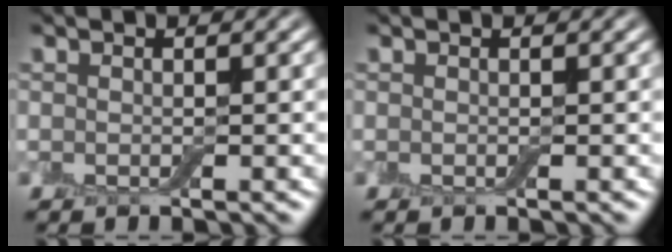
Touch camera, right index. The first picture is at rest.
{"total": 0.0}